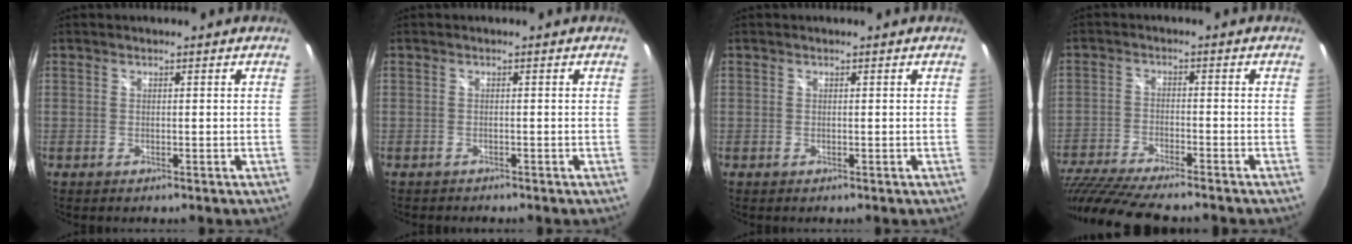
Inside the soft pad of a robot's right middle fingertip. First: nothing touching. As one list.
[{"total": 0.8, "force": [-0.8, 0.2, -0.1], "torque": [-0.002, -0.002, -0.014]}, {"total": 0.0}, {"total": 15.8, "force": [-13.5, 2.3, 8.0], "torque": [-0.178, -0.042, -0.234]}]